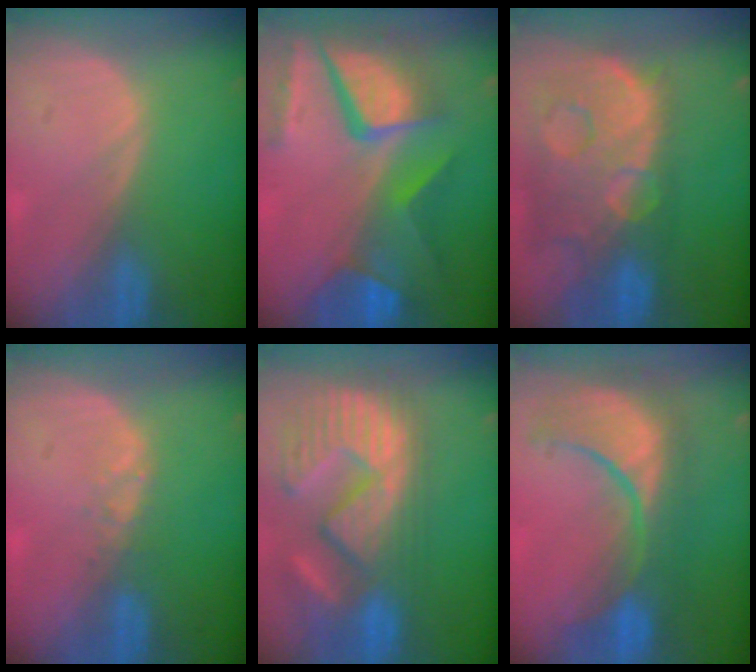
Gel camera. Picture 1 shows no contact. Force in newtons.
{"total": 11.9, "press": 9.8, "slide": 6.8}
{"total": 14.1, "press": 11.5, "slide": 8.2}
{"total": 1.4, "press": 1.4, "slide": 0.2}
{"total": 14.2, "press": 12.1, "slide": 7.5}
{"total": 10.9, "press": 10.2, "slide": 3.9}